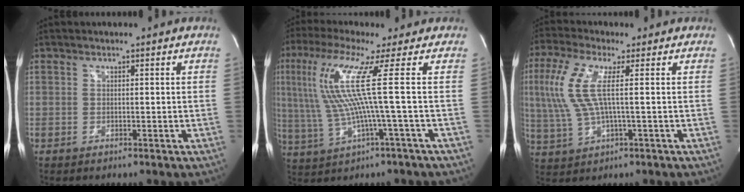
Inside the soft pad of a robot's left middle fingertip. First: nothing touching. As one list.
[{"total": 12.2, "force": [2.2, -2.0, 11.8], "torque": [-0.247, 0.012, 0.046]}, {"total": 10.2, "force": [1.7, 2.3, 9.8], "torque": [-0.240, 0.011, 0.033]}]